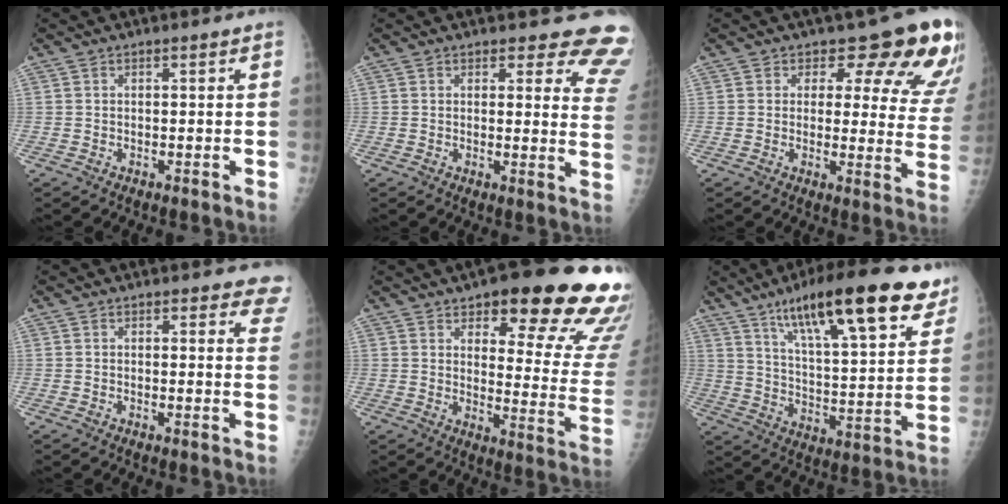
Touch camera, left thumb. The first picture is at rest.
{"total": 11.3, "force": [10.5, 3.6, 2.0], "torque": [0.036, -0.086, 0.077]}
{"total": 14.7, "force": [10.5, 7.2, 7.3], "torque": [-0.024, -0.061, 0.092]}
{"total": 6.4, "force": [5.5, 2.4, 2.1], "torque": [0.020, -0.020, 0.037]}
{"total": 23.4, "force": [15.4, 7.3, 16.0], "torque": [-0.153, -0.078, 0.190]}
{"total": 25.1, "force": [15.5, 6.6, 18.6], "torque": [-0.255, -0.040, 0.241]}